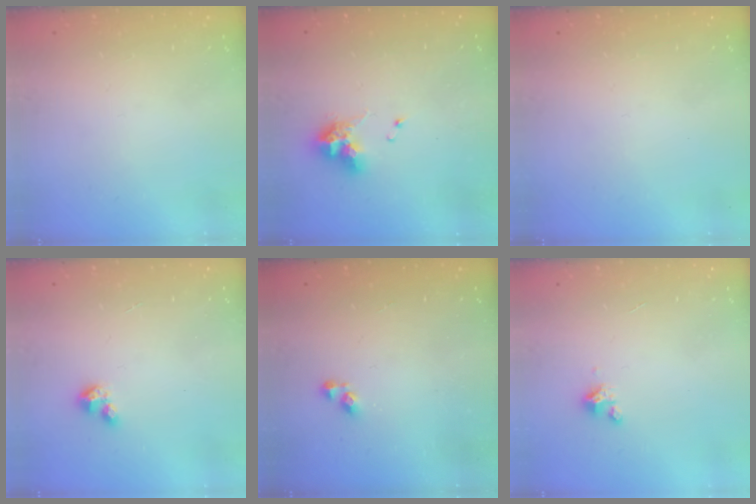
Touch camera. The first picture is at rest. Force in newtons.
{"total": 9.0, "press": 8.9, "slide": 1.1}
{"total": 0.0}
{"total": 1.9, "press": 1.9, "slide": 0.3}
{"total": 3.9, "press": 3.8, "slide": 0.7}
{"total": 2.5, "press": 2.5, "slide": 0.3}